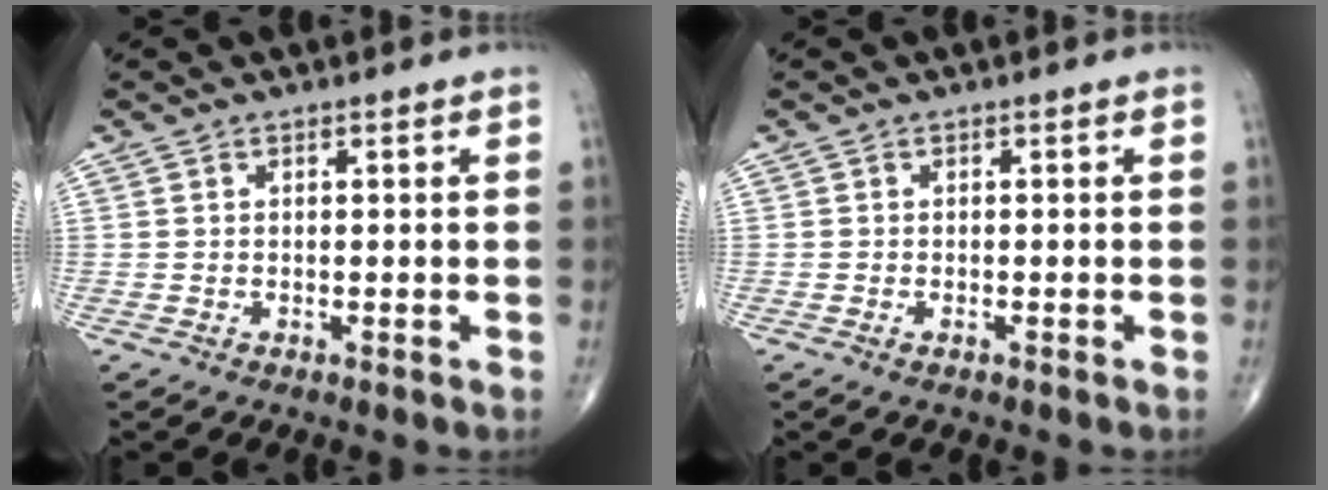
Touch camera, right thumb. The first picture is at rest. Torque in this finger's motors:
{"motor_torque": [-0.22, -0.19, -0.01, 0.07, -0.03]}